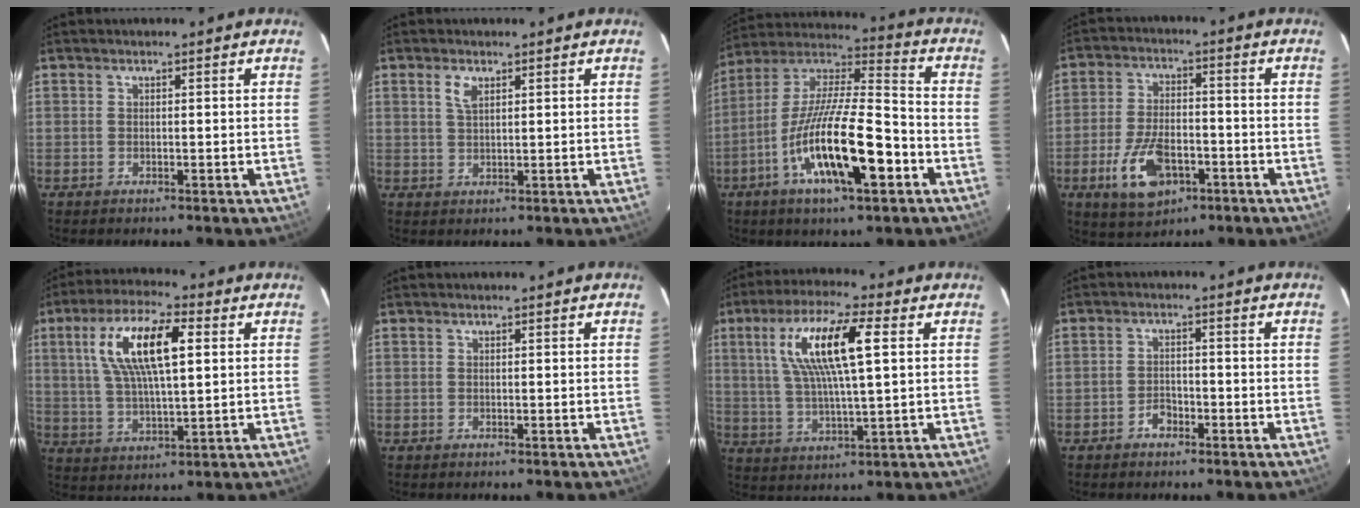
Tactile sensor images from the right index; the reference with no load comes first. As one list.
[{"total": 3.2, "force": [1.6, 1.2, 2.5], "torque": [-0.049, 0.002, 0.034]}, {"total": 19.9, "force": [-7.8, 5.0, 17.6], "torque": [-0.325, -0.018, -0.142]}, {"total": 11.5, "force": [-5.0, 6.2, 8.3], "torque": [-0.173, -0.001, -0.080]}, {"total": 14.2, "force": [4.2, 4.6, 12.8], "torque": [-0.242, 0.018, 0.078]}, {"total": 0.0}, {"total": 14.2, "force": [4.1, 3.1, 13.2], "torque": [-0.252, 0.014, 0.078]}, {"total": 2.7, "force": [-1.9, 1.6, 1.0], "torque": [-0.021, 0.008, -0.030]}]